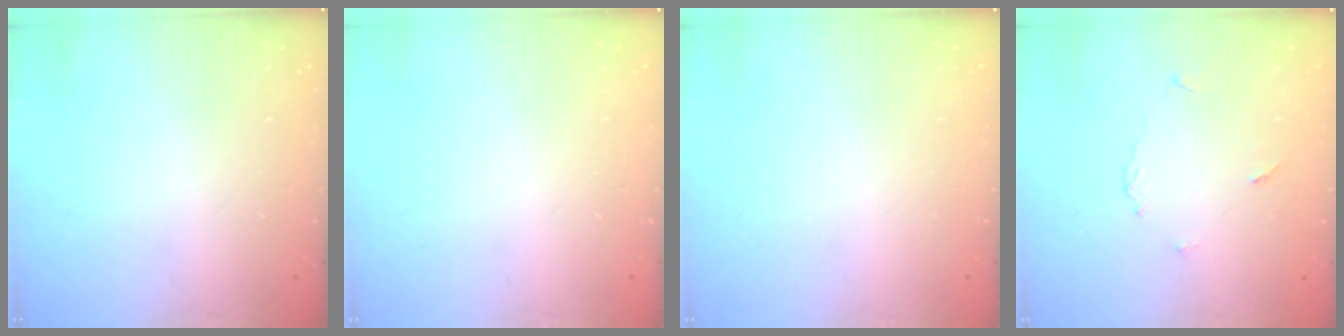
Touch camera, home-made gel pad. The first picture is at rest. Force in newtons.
{"total": 0.0}
{"total": 0.0}
{"total": 3.8, "press": 3.8, "slide": 0.5}